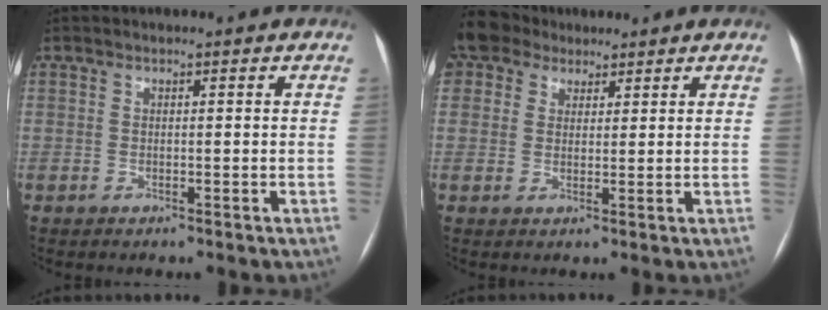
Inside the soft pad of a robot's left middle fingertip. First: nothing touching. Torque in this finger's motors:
{"motor_torque": [1.06, -1.08, 1.05, 0.21]}